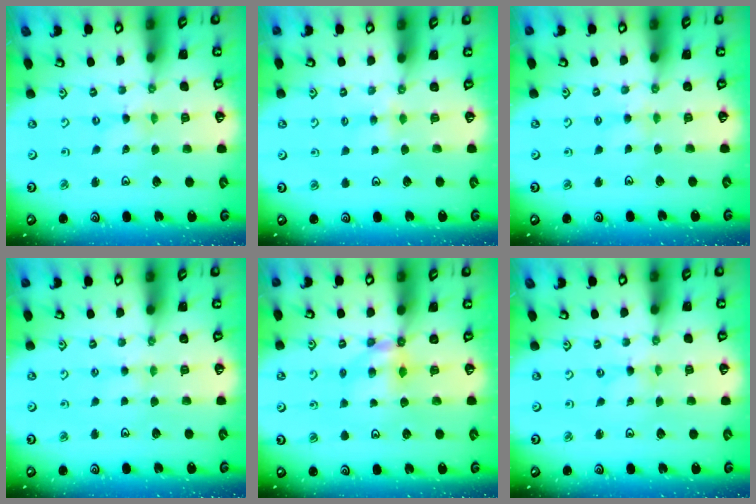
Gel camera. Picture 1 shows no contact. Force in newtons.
{"total": 2.8, "press": 2.8, "slide": 0.4}
{"total": 2.7, "press": 2.6, "slide": 0.5}
{"total": 2.6, "press": 2.6, "slide": 0.5}
{"total": 5.8, "press": 5.8, "slide": 0.2}
{"total": 0.0}